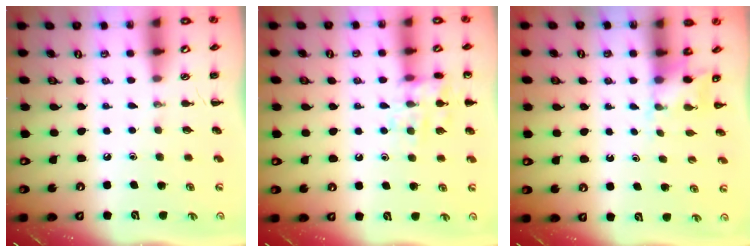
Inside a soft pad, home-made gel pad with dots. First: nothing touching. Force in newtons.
{"total": 11.8, "press": 11.7, "slide": 0.7}
{"total": 3.0, "press": 2.8, "slide": 1.0}